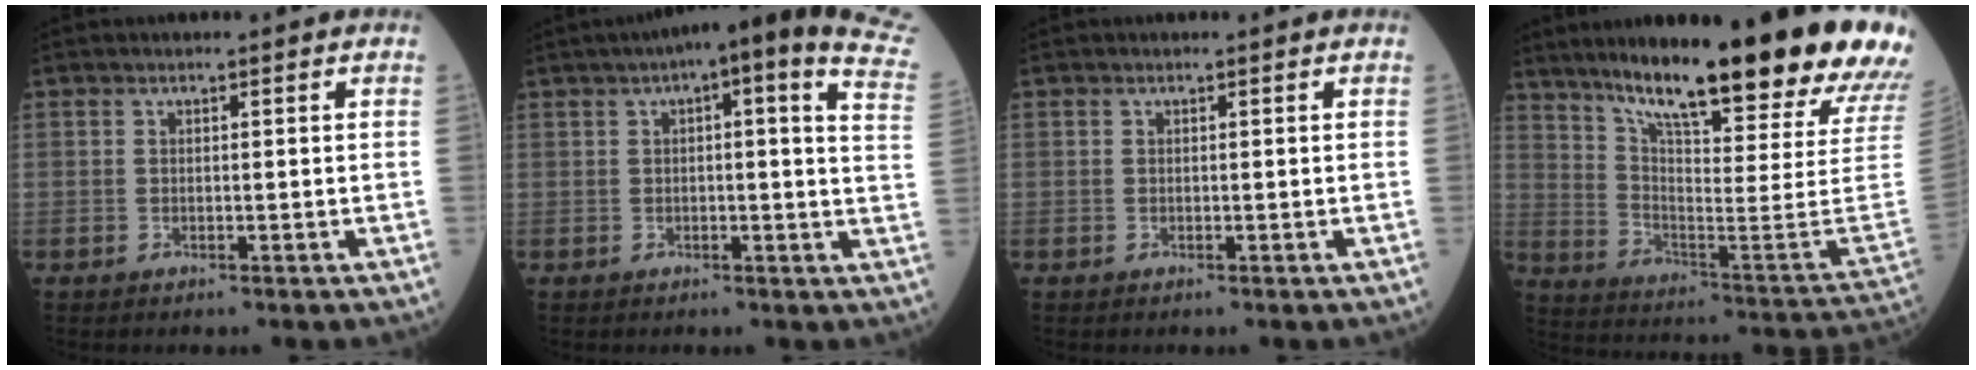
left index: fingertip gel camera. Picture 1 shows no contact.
{"total": 19.3, "force": [12.4, 2.7, 14.5], "torque": [-0.203, 0.033, 0.126]}
{"total": 0.0}
{"total": 32.3, "force": [24.8, 2.5, 20.5], "torque": [-0.279, -0.075, 0.341]}